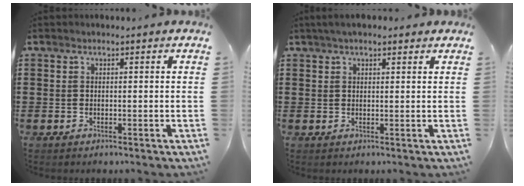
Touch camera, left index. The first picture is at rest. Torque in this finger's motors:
{"motor_torque": [2.06, -0.08, 0.44, 0.10]}